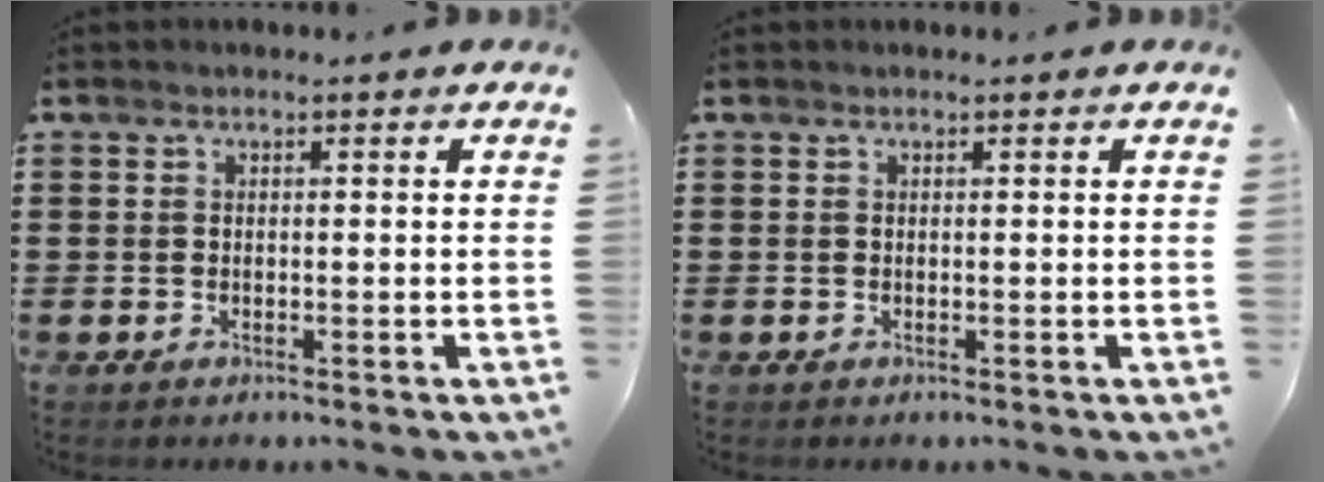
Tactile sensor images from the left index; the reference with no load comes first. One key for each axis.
{"total": 0.0}